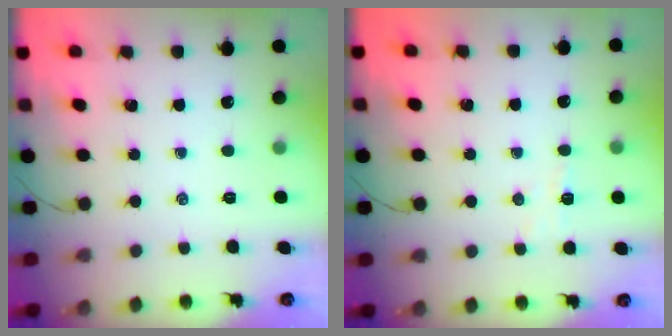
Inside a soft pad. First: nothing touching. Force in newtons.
{"total": 3.3, "press": 3.0, "slide": 1.2}